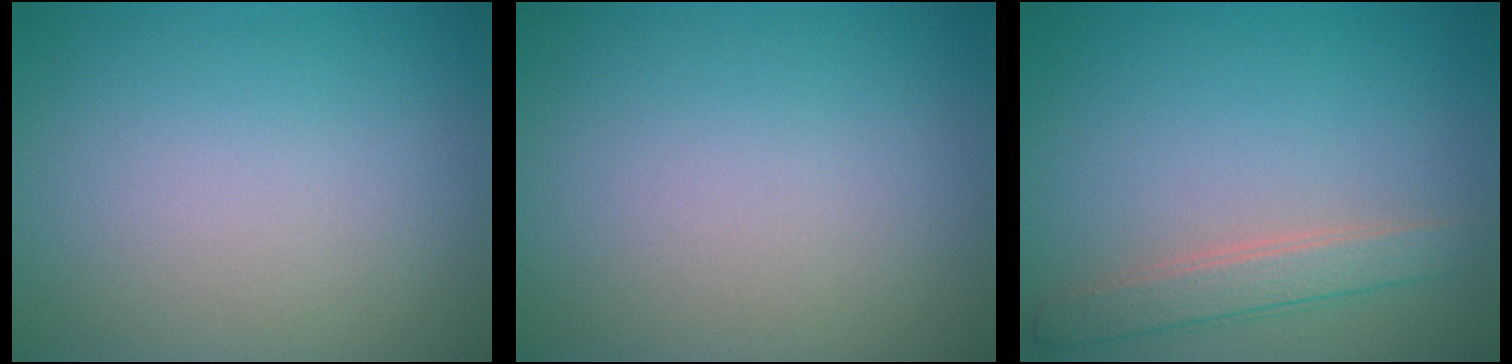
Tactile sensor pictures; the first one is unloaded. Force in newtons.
{"total": 0.0}
{"total": 2.6, "press": 2.6, "slide": 0.2}